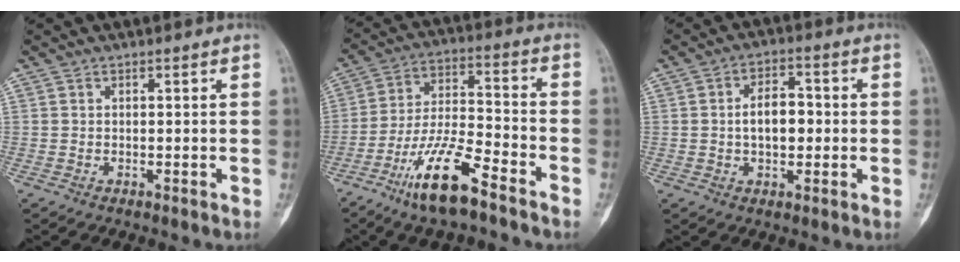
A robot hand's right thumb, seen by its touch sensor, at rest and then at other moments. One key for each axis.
{"total": 14.0, "fx": -9.1, "fy": 3.3, "fz": 10.2, "tx": -0.200, "ty": 0.056, "tz": -0.169}
{"total": 7.2, "fx": 0.0, "fy": 4.3, "fz": 5.7, "tx": -0.075, "ty": 0.016, "tz": -0.005}